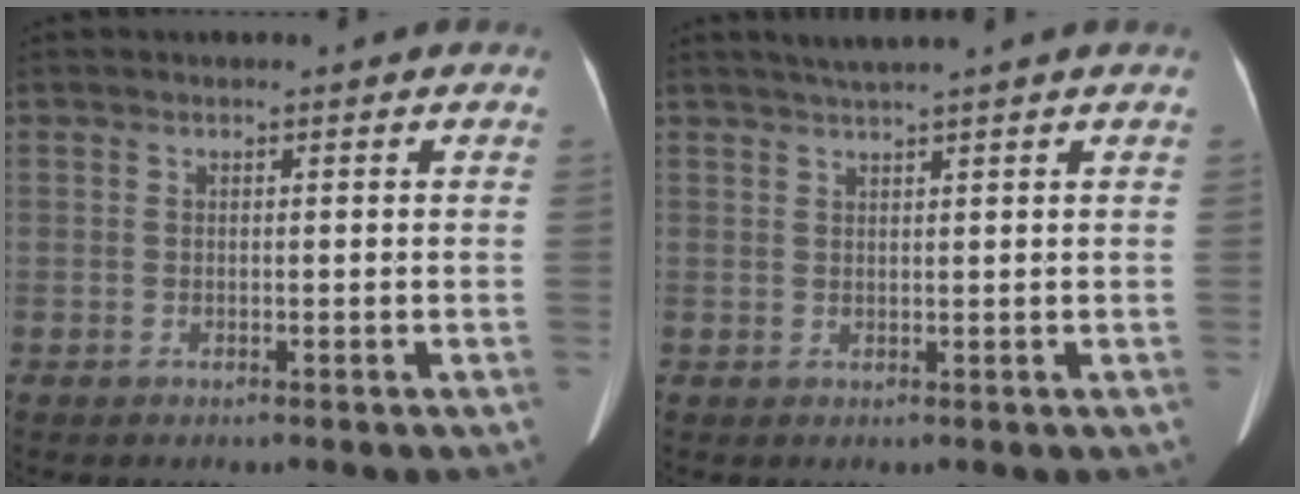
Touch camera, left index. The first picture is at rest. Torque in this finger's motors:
{"motor_torque": [0.32, -0.50, 0.01, 0.04]}